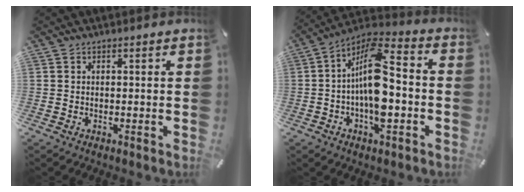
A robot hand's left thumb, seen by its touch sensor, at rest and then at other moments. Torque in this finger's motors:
{"motor_torque": [0.12, 1.44, 1.39, 0.86, 0.27]}